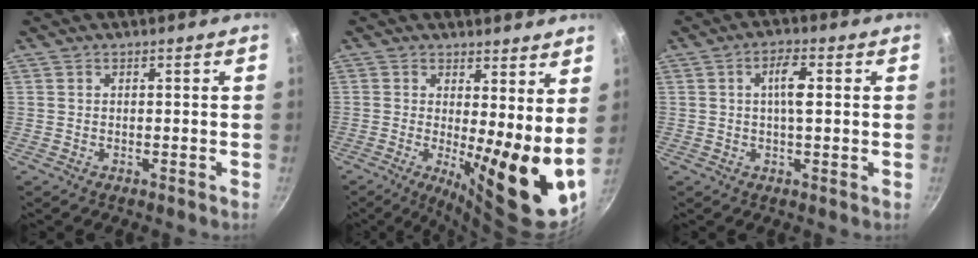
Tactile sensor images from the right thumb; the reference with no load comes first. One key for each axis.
{"total": 12.9, "fx": 0.3, "fy": 3.9, "fz": 12.3, "tx": -0.160, "ty": -0.025, "tz": 0.010}
{"total": 5.0, "fx": 0.7, "fy": 1.6, "fz": 4.7, "tx": -0.084, "ty": 0.006, "tz": 0.010}